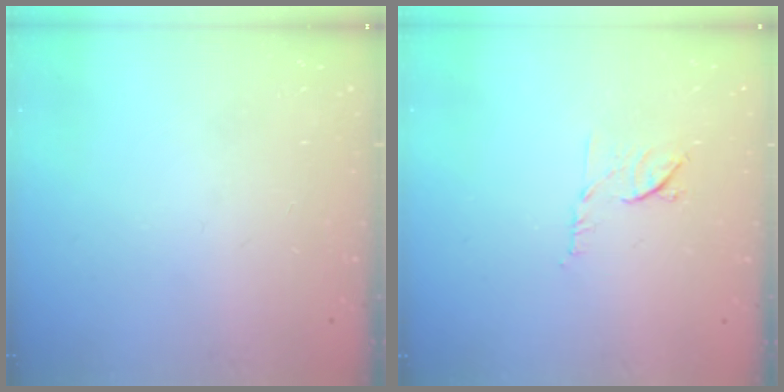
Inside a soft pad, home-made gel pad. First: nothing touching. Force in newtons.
{"total": 7.8, "press": 7.8, "slide": 0.9}